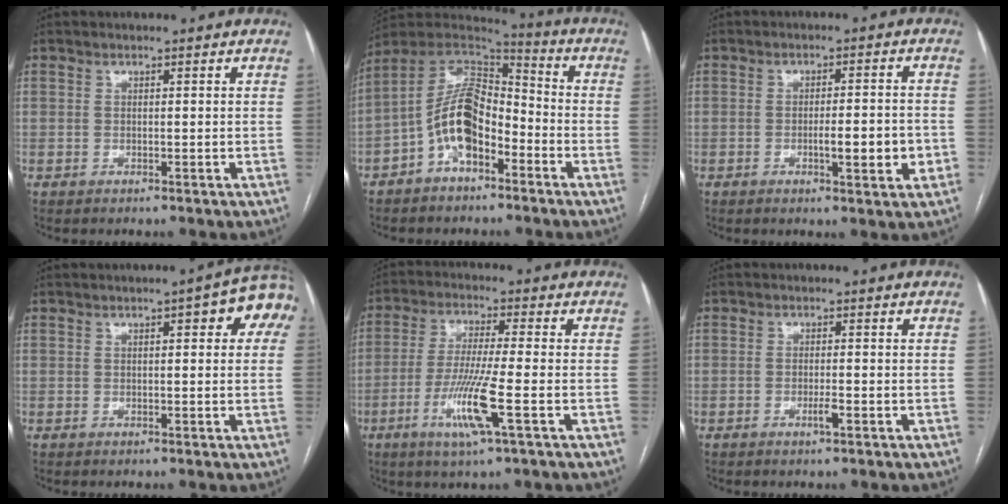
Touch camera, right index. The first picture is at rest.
{"total": 11.7, "force": [-4.6, 5.6, 9.2], "torque": [-0.182, 0.035, -0.083]}
{"total": 6.0, "force": [-1.8, 0.9, 5.7], "torque": [-0.084, 0.000, -0.022]}
{"total": 6.8, "force": [2.5, 1.9, 6.1], "torque": [-0.071, 0.021, 0.022]}
{"total": 9.4, "force": [-3.5, -0.4, 8.8], "torque": [-0.176, -0.018, -0.069]}
{"total": 1.6, "force": [-0.8, 0.1, 1.4], "torque": [-0.025, 0.000, -0.015]}